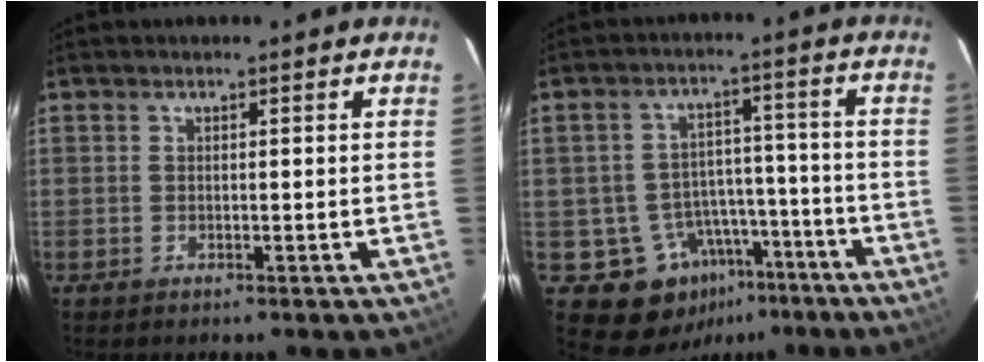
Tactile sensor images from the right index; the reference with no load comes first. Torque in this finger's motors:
{"motor_torque": [-0.02, -0.16, 0.00, -0.07]}